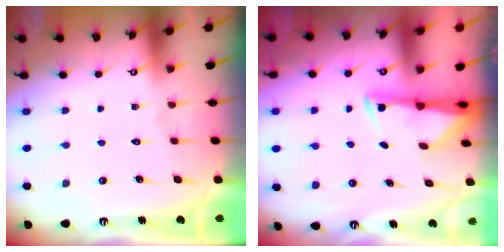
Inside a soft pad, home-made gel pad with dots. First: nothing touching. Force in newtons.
{"total": 3.1, "press": 3.0, "slide": 0.6}